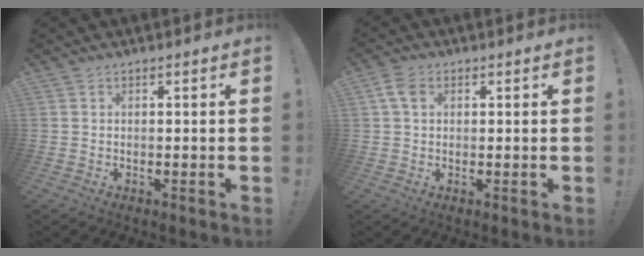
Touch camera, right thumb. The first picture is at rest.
{"total": 4.8, "force": [1.5, 3.3, 3.2], "torque": [-0.058, 0.006, 0.031]}